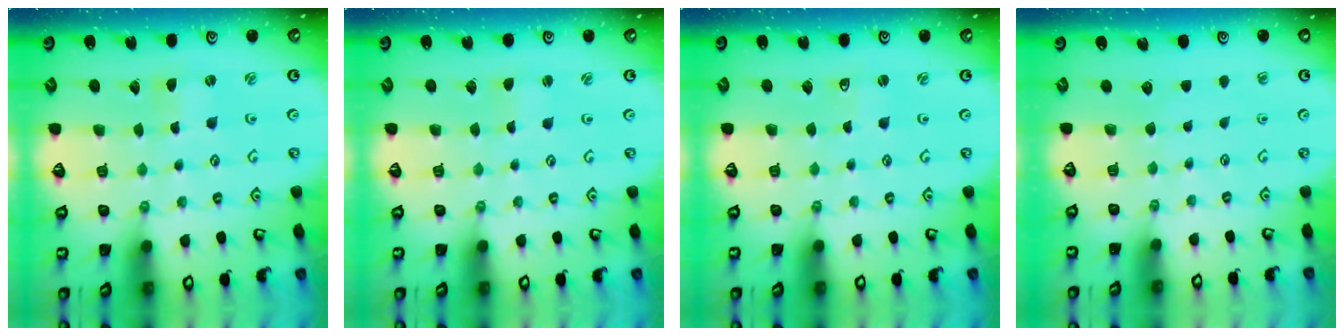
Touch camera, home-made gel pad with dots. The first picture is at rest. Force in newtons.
{"total": 0.5, "press": 0.5, "slide": 0.0}
{"total": 1.7, "press": 1.7, "slide": 0.3}
{"total": 0.0}